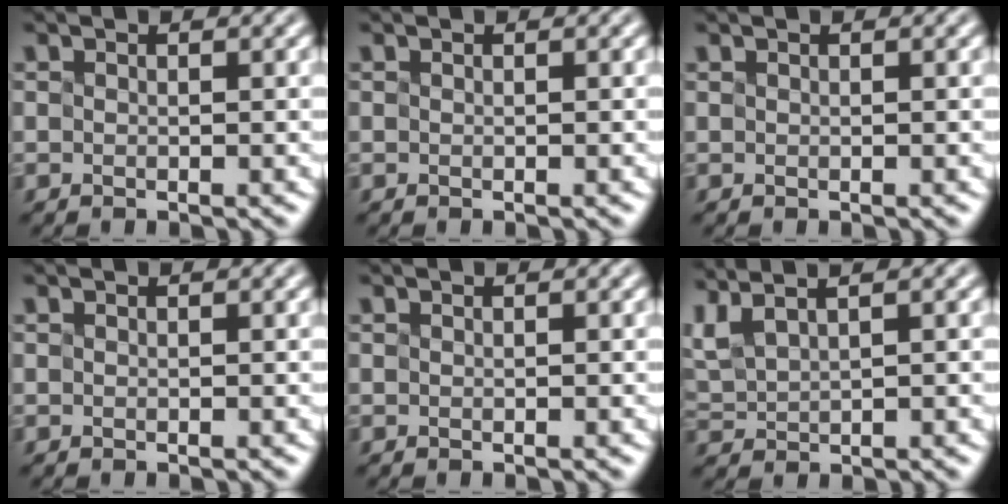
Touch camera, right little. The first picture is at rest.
{"total": 0.0}
{"total": 0.9, "force": [0.6, 0.5, 0.5], "torque": [-0.003, 0.012, 0.005]}
{"total": 0.0}
{"total": 0.0}
{"total": 2.3, "force": [1.8, 0.4, 1.3], "torque": [-0.058, 0.025, 0.060]}